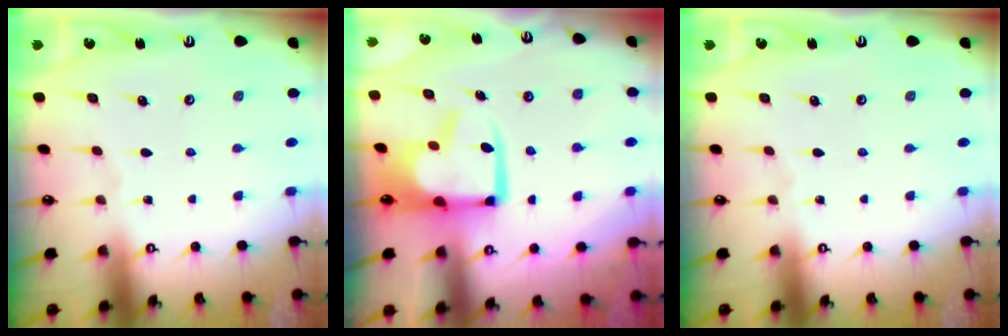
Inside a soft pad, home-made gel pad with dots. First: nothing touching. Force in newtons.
{"total": 10.9, "press": 10.8, "slide": 1.5}
{"total": 0.0}